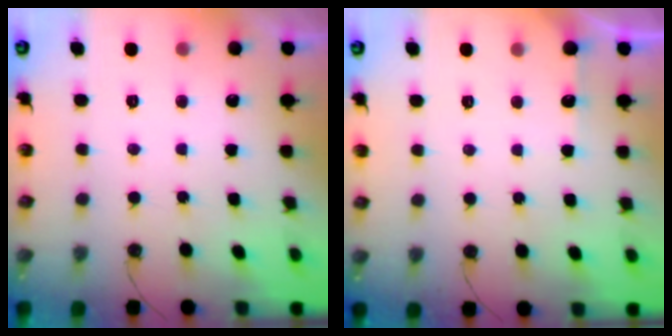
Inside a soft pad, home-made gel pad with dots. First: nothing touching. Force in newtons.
{"total": 3.4, "press": 3.4, "slide": 0.5}